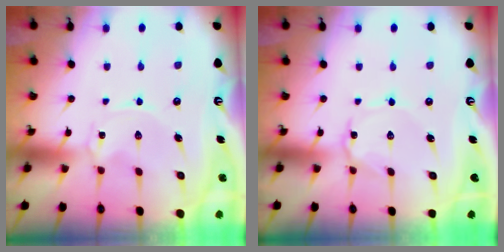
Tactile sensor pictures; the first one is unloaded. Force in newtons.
{"total": 1.4, "press": 1.3, "slide": 0.2}